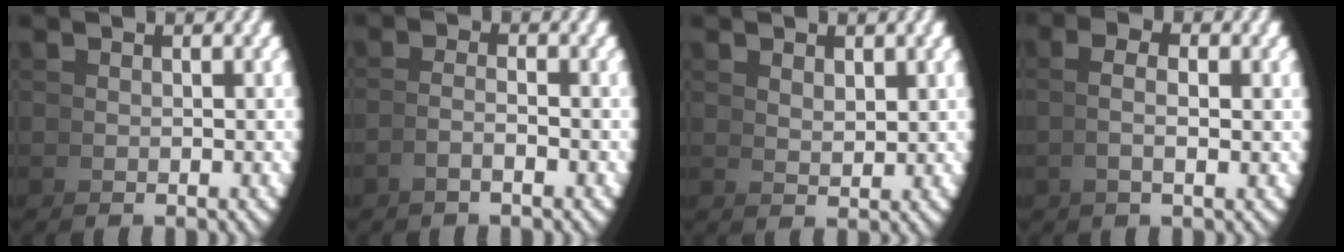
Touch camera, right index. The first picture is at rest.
{"total": 1.7, "force": [-0.9, -1.1, 0.9], "torque": [-0.012, 0.001, -0.016]}
{"total": 1.9, "force": [1.6, -1.1, 0.1], "torque": [0.006, -0.002, 0.041]}
{"total": 2.3, "force": [0.8, -0.3, 2.2], "torque": [-0.040, 0.007, 0.013]}